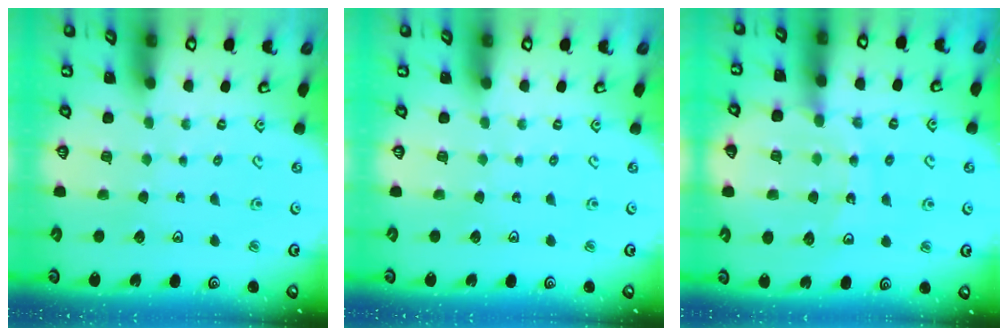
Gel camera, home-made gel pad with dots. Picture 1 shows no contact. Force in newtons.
{"total": 0.0}
{"total": 14.2, "press": 13.7, "slide": 3.8}